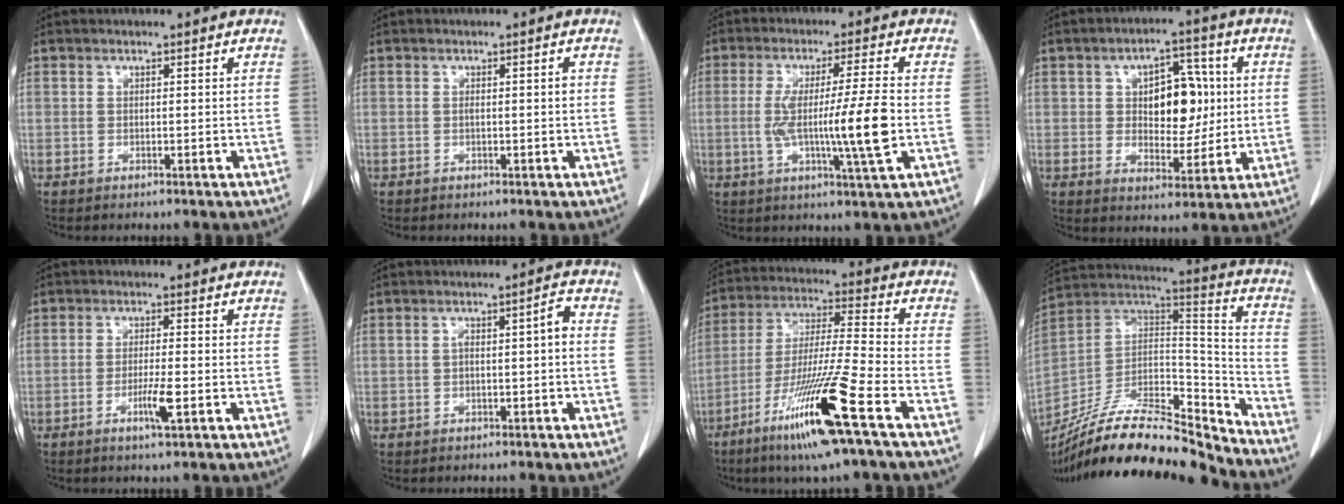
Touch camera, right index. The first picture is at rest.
{"total": 1.4, "force": [-0.2, 0.1, 1.4], "torque": [-0.021, 0.001, -0.002]}
{"total": 11.4, "force": [-1.4, -0.7, 11.3], "torque": [-0.206, -0.010, -0.026]}
{"total": 10.2, "force": [1.5, 5.5, 8.4], "torque": [-0.124, 0.017, 0.032]}
{"total": 3.9, "force": [-1.7, -0.1, 3.5], "torque": [-0.066, -0.006, -0.032]}
{"total": 3.0, "force": [-0.5, 0.5, 2.9], "torque": [-0.045, 0.013, -0.006]}
{"total": 16.1, "force": [-8.7, -1.0, 13.6], "torque": [-0.280, -0.039, -0.164]}
{"total": 25.5, "force": [-22.6, 4.4, 10.9], "torque": [-0.192, 0.018, -0.378]}